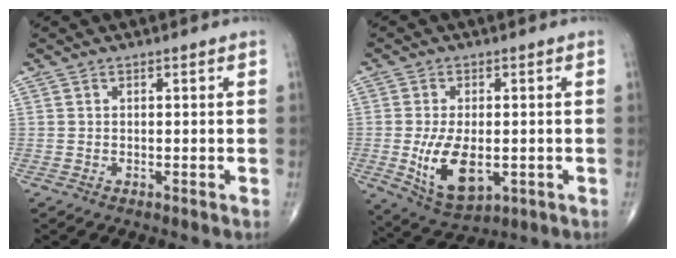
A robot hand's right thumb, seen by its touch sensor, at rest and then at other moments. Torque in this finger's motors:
{"motor_torque": [-0.46, 0.95, 1.35, -0.07, 0.31]}